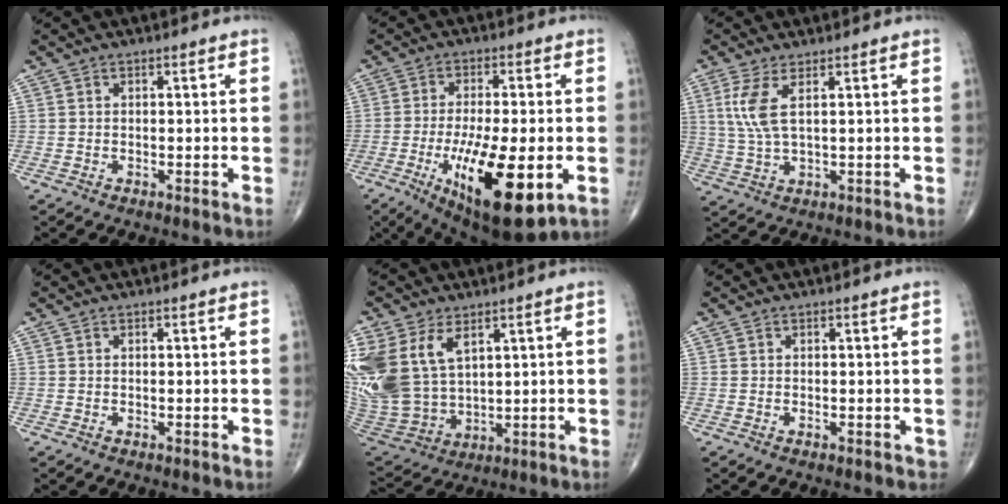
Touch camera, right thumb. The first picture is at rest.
{"total": 18.4, "force": [-5.4, 5.9, 16.6], "torque": [-0.281, -0.017, -0.071]}
{"total": 6.2, "force": [2.1, 1.9, 5.5], "torque": [-0.139, -0.008, 0.051]}
{"total": 0.0}
{"total": 18.5, "force": [6.6, 12.1, 12.4], "torque": [-0.282, -0.016, 0.148]}
{"total": 0.7, "force": [-0.1, 0.5, 0.4], "torque": [-0.003, 0.003, -0.001]}